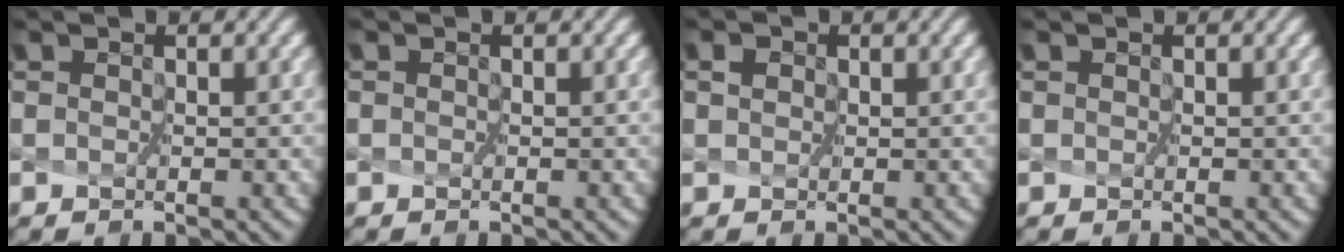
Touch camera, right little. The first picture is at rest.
{"total": 0.0}
{"total": 2.4, "force": [1.0, 1.6, 1.4], "torque": [-0.023, 0.017, 0.003]}
{"total": 0.0}